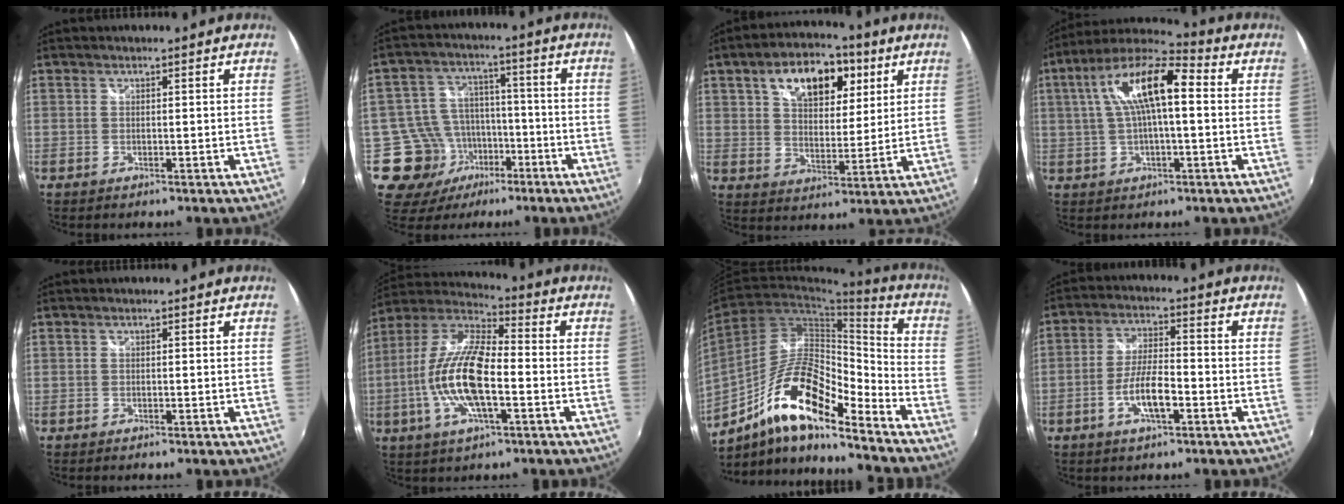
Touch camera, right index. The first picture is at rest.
{"total": 13.1, "force": [-6.3, 10.8, 3.8], "torque": [-0.101, 0.022, -0.088]}
{"total": 15.1, "force": [7.0, 8.6, 10.2], "torque": [-0.174, 0.032, 0.114]}
{"total": 14.1, "force": [2.2, 4.5, 13.2], "torque": [-0.246, 0.028, 0.030]}
{"total": 0.0}
{"total": 16.3, "force": [-3.8, 5.4, 14.9], "torque": [-0.301, -0.002, -0.081]}
{"total": 17.3, "force": [-10.9, 4.7, 12.7], "torque": [-0.230, 0.002, -0.205]}
{"total": 7.5, "force": [-3.2, 2.0, 6.5], "torque": [-0.129, 0.003, -0.056]}